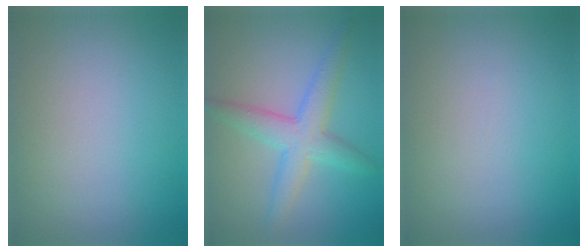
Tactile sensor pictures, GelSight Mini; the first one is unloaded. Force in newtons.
{"total": 4.0, "press": 4.0, "slide": 0.1}
{"total": 0.0}